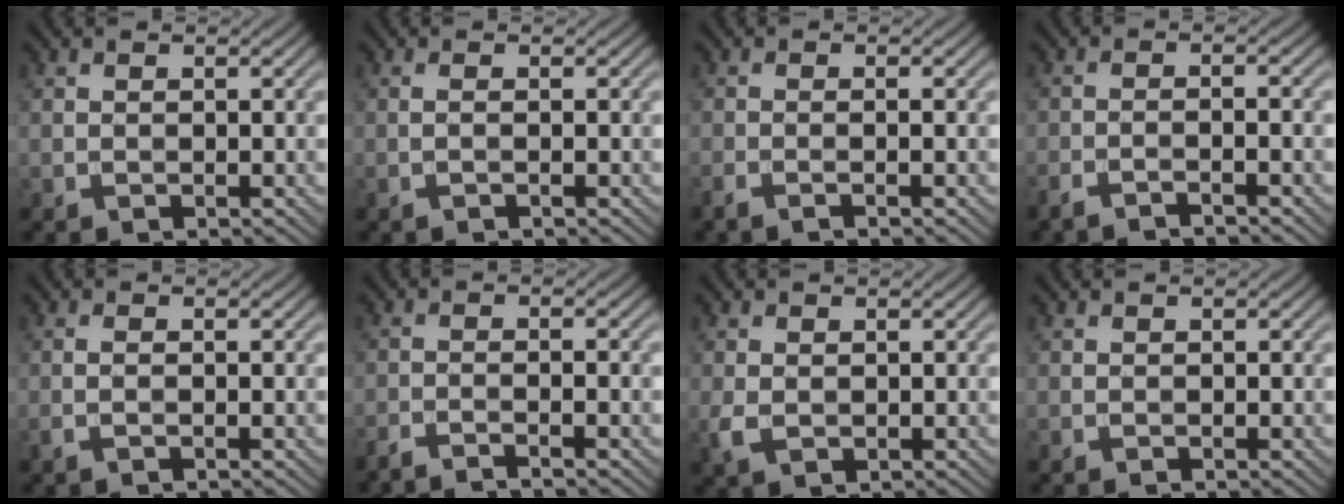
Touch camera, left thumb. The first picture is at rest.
{"total": 1.0, "force": [-0.3, 0.0, 0.9], "torque": [-0.018, 0.004, -0.011]}
{"total": 1.5, "force": [-0.8, 0.0, 1.2], "torque": [-0.020, 0.004, -0.024]}
{"total": 2.9, "force": [-2.2, 0.2, 1.8], "torque": [-0.026, 0.002, -0.053]}
{"total": 1.1, "force": [-0.4, 0.2, 1.0], "torque": [-0.023, 0.001, -0.009]}
{"total": 2.9, "force": [-2.2, 0.2, 1.8], "torque": [-0.021, 0.000, -0.053]}
{"total": 2.3, "force": [-0.2, 1.6, 1.7], "torque": [-0.045, -0.005, 0.001]}
{"total": 0.0}